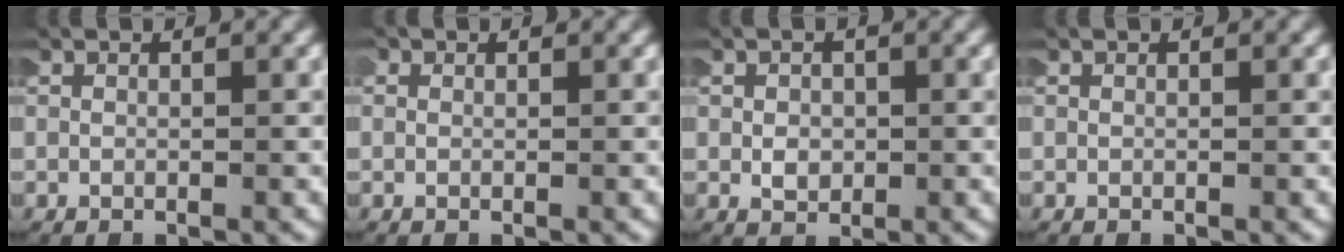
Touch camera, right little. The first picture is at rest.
{"total": 0.0}
{"total": 1.1, "force": [-0.2, 0.9, 0.6], "torque": [-0.012, 0.000, -0.002]}
{"total": 0.0}